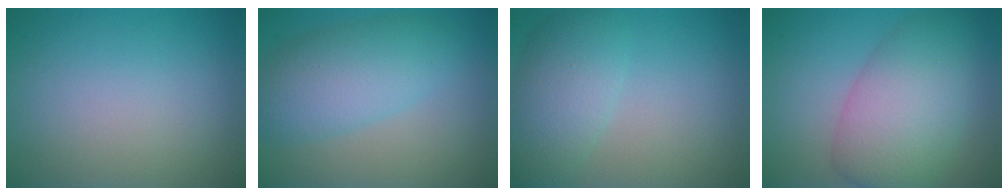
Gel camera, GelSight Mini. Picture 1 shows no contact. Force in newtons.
{"total": 5.9, "press": 5.9, "slide": 0.1}
{"total": 4.8, "press": 4.8, "slide": 0.2}
{"total": 7.8, "press": 7.7, "slide": 0.6}